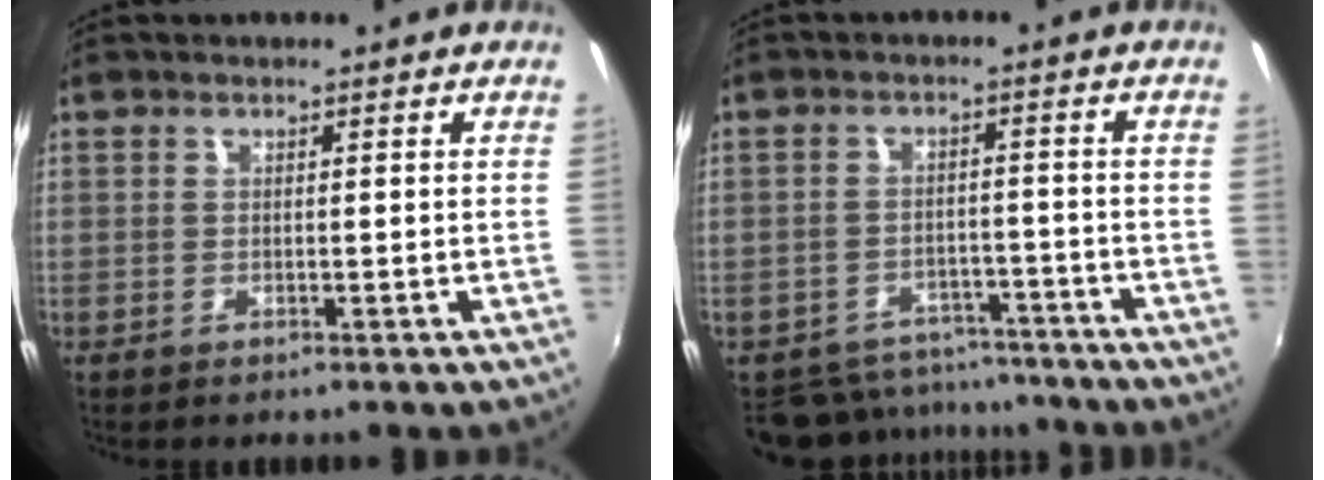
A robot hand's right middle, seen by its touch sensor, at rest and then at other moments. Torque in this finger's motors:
{"motor_torque": [-0.18, -0.50, 0.05, -0.01]}